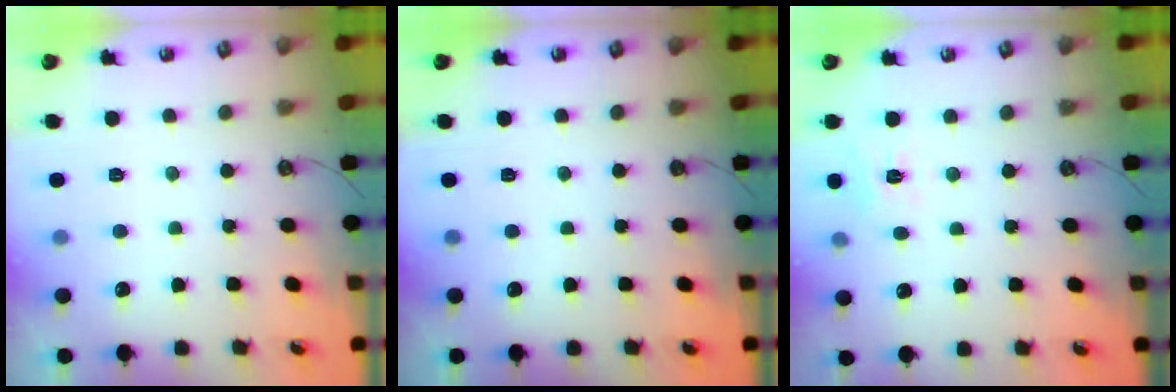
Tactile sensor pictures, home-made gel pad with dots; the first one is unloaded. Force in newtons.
{"total": 0.0}
{"total": 7.3, "press": 7.3, "slide": 0.5}